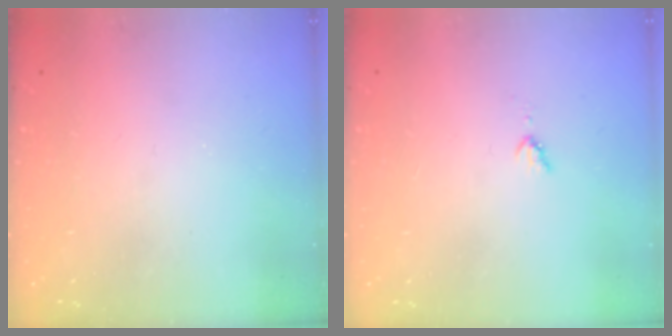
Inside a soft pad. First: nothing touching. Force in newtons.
{"total": 2.8, "press": 2.8, "slide": 0.4}